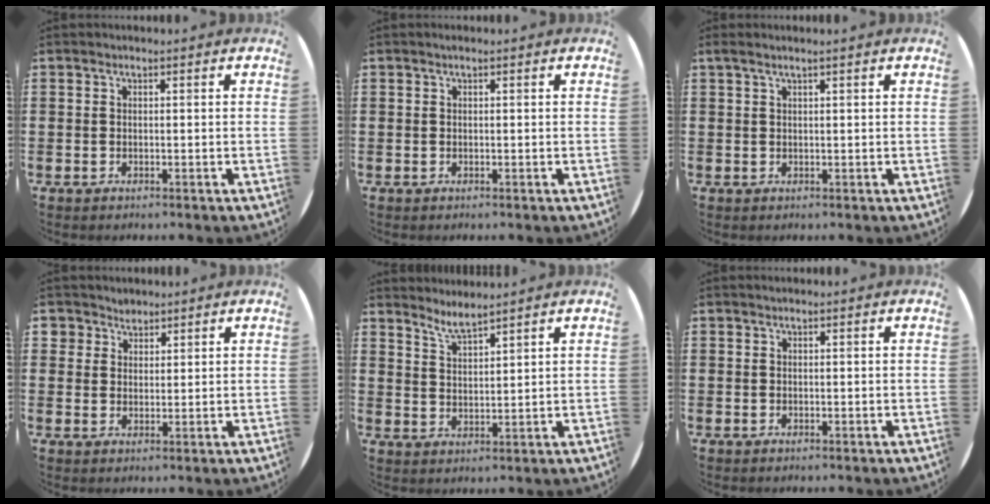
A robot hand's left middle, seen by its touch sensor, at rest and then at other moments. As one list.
[{"total": 0.0}, {"total": 1.0, "force": [0.6, -0.1, 0.8], "torque": [-0.014, 0.002, 0.011]}, {"total": 2.7, "force": [2.2, 1.6, -0.1], "torque": [0.004, 0.006, 0.041]}, {"total": 3.7, "force": [3.6, -0.3, 0.8], "torque": [-0.022, -0.015, 0.065]}, {"total": 0.0}]